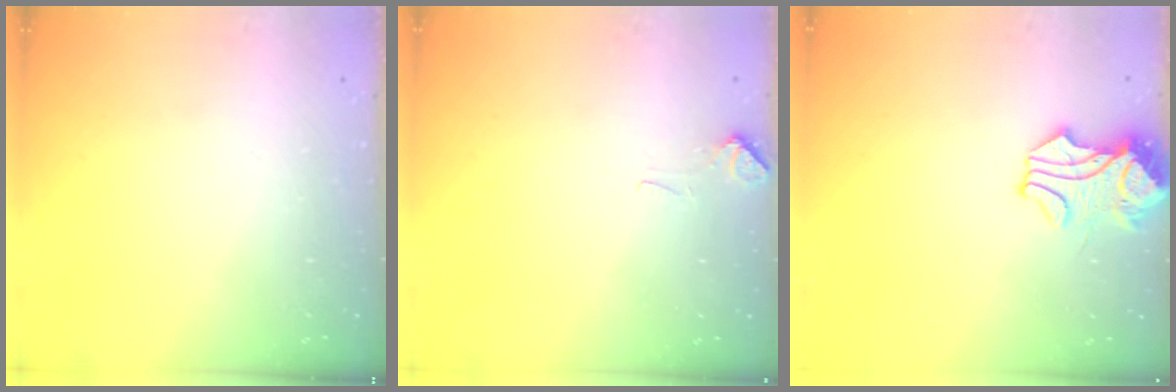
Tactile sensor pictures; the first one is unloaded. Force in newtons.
{"total": 3.6, "press": 3.5, "slide": 0.5}
{"total": 1.6, "press": 1.5, "slide": 0.7}